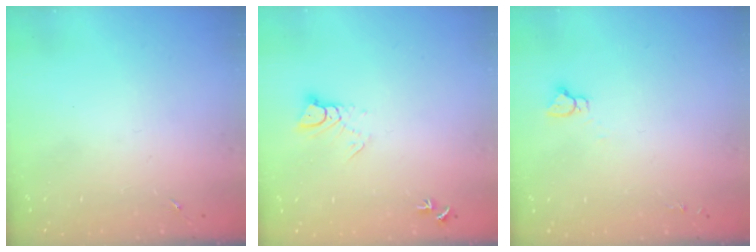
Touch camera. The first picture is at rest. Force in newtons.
{"total": 4.9, "press": 4.8, "slide": 0.3}
{"total": 2.9, "press": 2.9, "slide": 0.2}